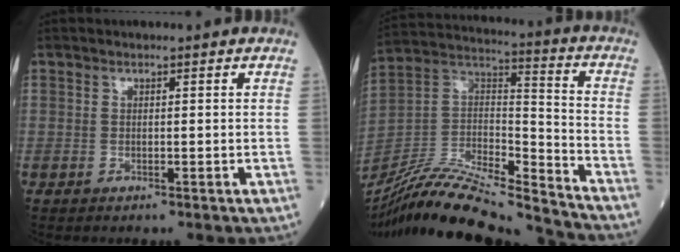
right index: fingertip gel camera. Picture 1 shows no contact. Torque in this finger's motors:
{"motor_torque": [0.17, -0.51, 0.26, 0.07]}